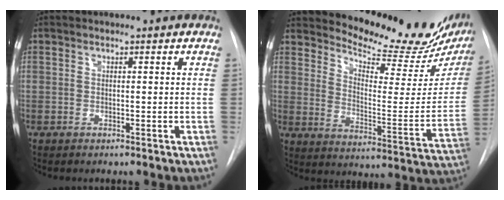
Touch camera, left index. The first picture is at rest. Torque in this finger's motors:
{"motor_torque": [0.87, -1.13, 0.37, 0.03]}